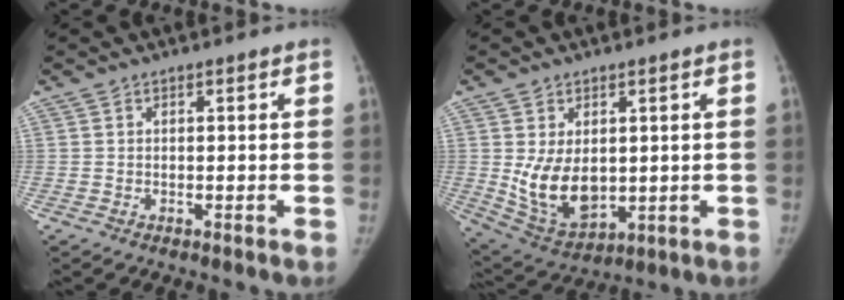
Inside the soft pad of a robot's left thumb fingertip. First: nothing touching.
{"total": 11.4, "force": [0.3, 7.5, 8.6], "torque": [-0.128, -0.015, 0.032]}